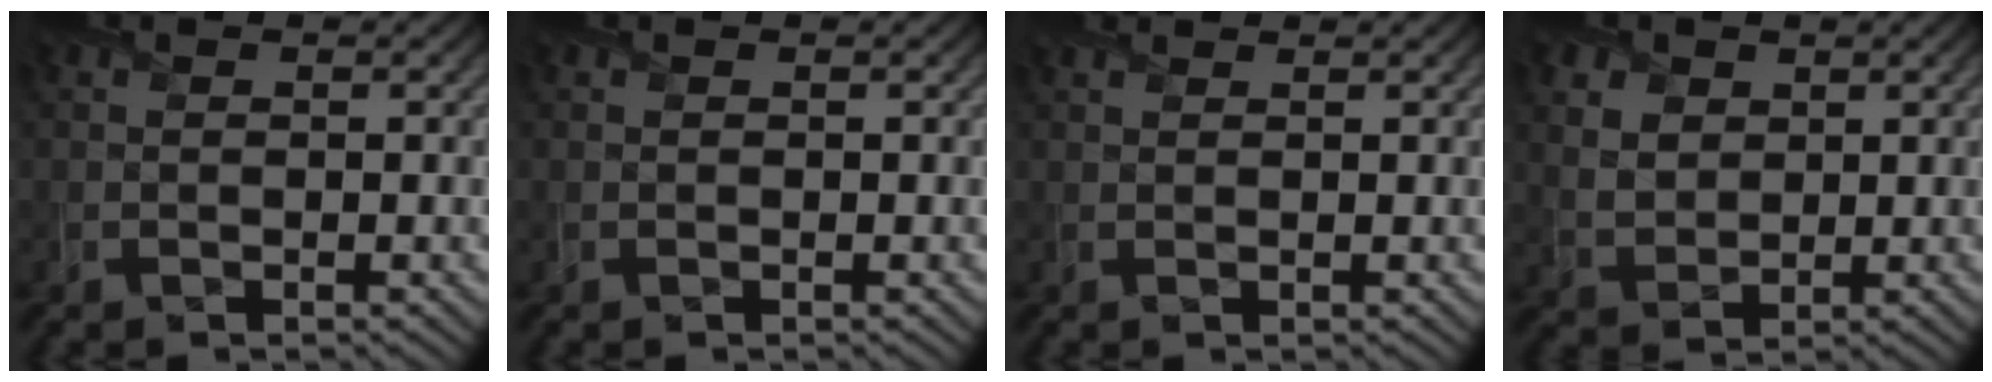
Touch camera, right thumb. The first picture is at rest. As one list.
[{"total": 0.0}, {"total": 1.3, "force": [1.2, 0.2, 0.2], "torque": [-0.012, 0.008, 0.026]}, {"total": 4.8, "force": [2.3, 3.5, 2.3], "torque": [-0.078, 0.001, 0.046]}]